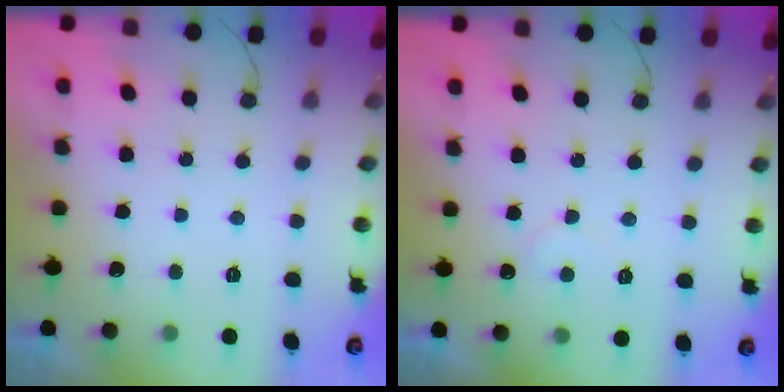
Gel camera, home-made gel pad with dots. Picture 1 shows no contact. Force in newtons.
{"total": 4.0, "press": 4.0, "slide": 0.2}